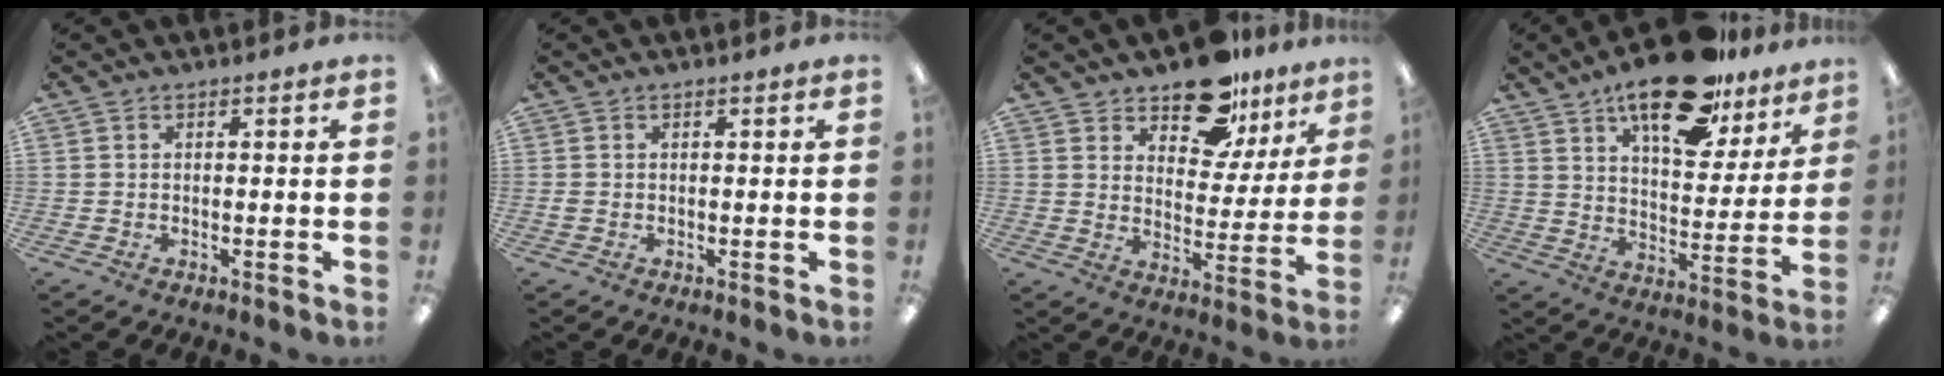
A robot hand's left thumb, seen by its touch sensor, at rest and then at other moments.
{"total": 0.8, "force": [0.0, 0.6, 0.5], "torque": [-0.010, 0.003, -0.002]}
{"total": 14.1, "force": [10.7, 7.2, 5.6], "torque": [-0.079, -0.068, 0.195]}
{"total": 20.5, "force": [14.3, 8.4, 12.0], "torque": [-0.182, -0.075, 0.238]}